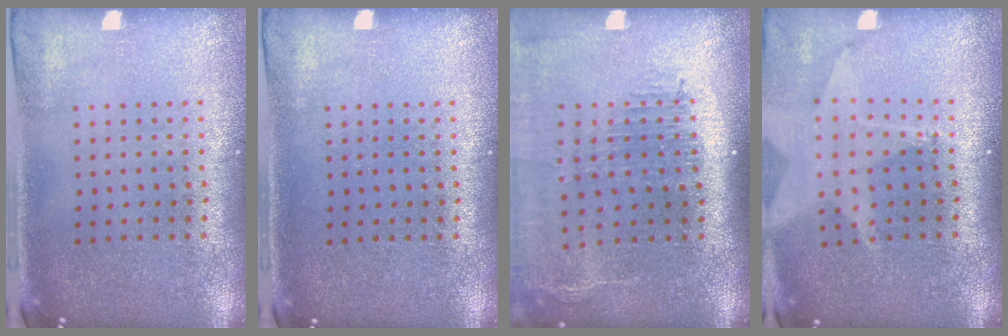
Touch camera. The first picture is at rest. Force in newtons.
{"total": 0.0}
{"total": 2.5, "press": 2.0, "slide": 1.5}
{"total": 2.0, "press": 1.5, "slide": 1.3}